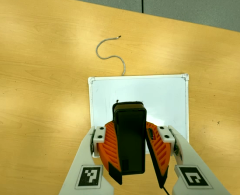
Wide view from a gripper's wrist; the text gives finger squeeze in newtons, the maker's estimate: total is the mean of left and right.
{"total": 9.4, "left": 9.9, "right": 8.8}